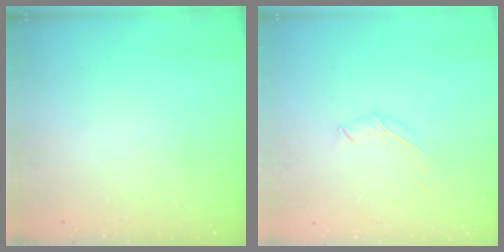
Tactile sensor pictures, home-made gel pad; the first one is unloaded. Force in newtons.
{"total": 4.7, "press": 4.6, "slide": 0.9}